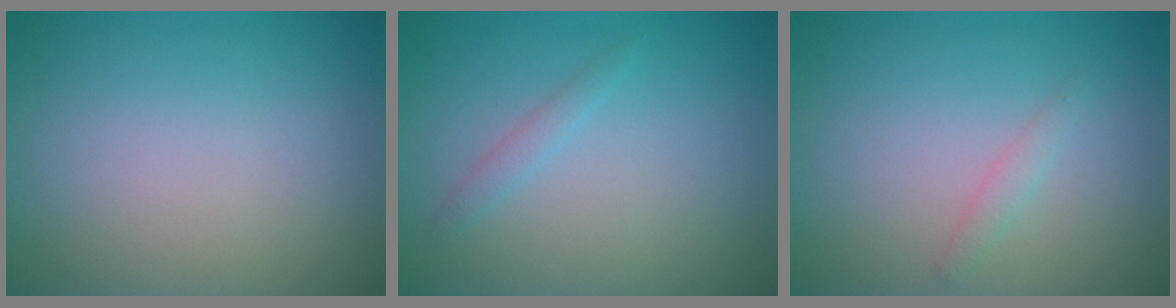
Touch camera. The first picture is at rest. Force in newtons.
{"total": 1.0, "press": 1.0, "slide": 0.0}
{"total": 0.9, "press": 0.9, "slide": 0.0}